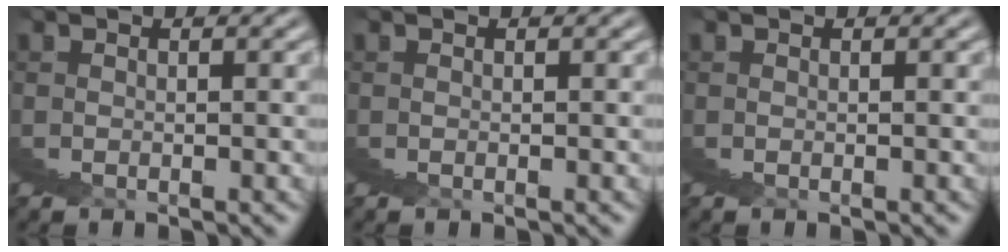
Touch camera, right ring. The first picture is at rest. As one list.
[{"total": 0.0}, {"total": 0.0}]